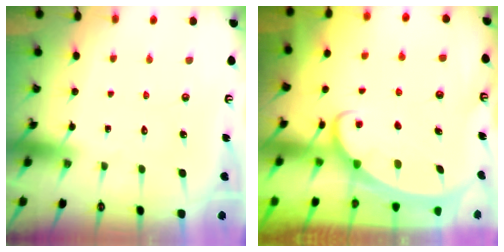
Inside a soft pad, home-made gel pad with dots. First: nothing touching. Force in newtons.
{"total": 2.5, "press": 2.4, "slide": 0.3}